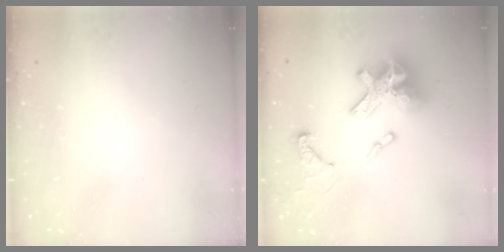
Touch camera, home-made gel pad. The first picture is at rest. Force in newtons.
{"total": 18.8, "press": 18.8, "slide": 1.6}